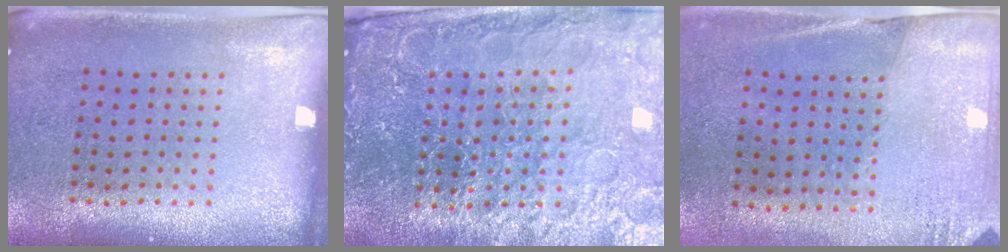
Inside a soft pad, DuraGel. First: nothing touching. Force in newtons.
{"total": 5.4, "press": 5.0, "slide": 2.1}
{"total": 2.7, "press": 2.4, "slide": 1.3}